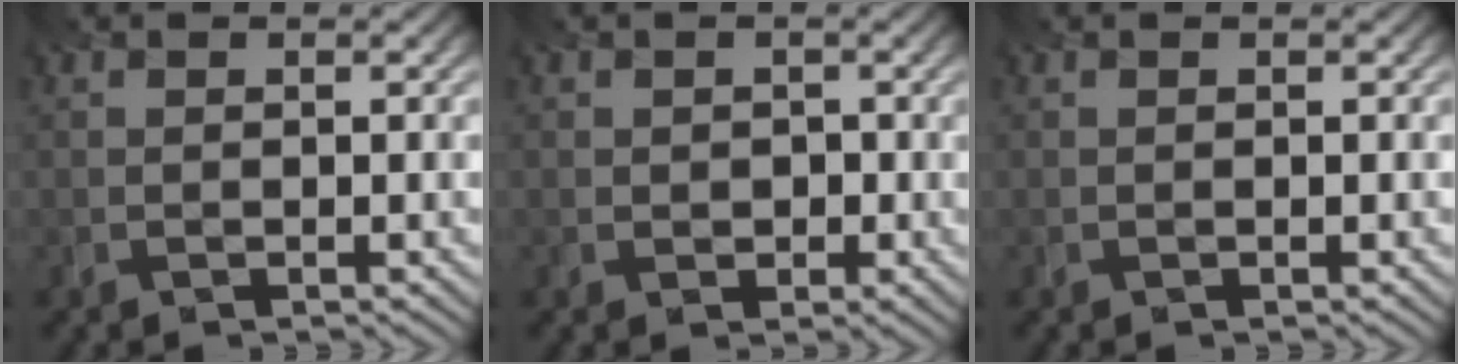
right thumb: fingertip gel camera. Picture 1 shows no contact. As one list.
[{"total": 1.8, "force": [0.2, 1.6, 0.6], "torque": [-0.010, -0.002, -0.001]}, {"total": 0.0}]